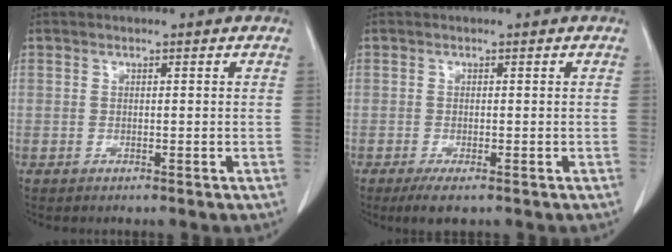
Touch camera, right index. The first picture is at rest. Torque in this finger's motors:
{"motor_torque": [0.20, -0.21, 0.14, 0.05]}